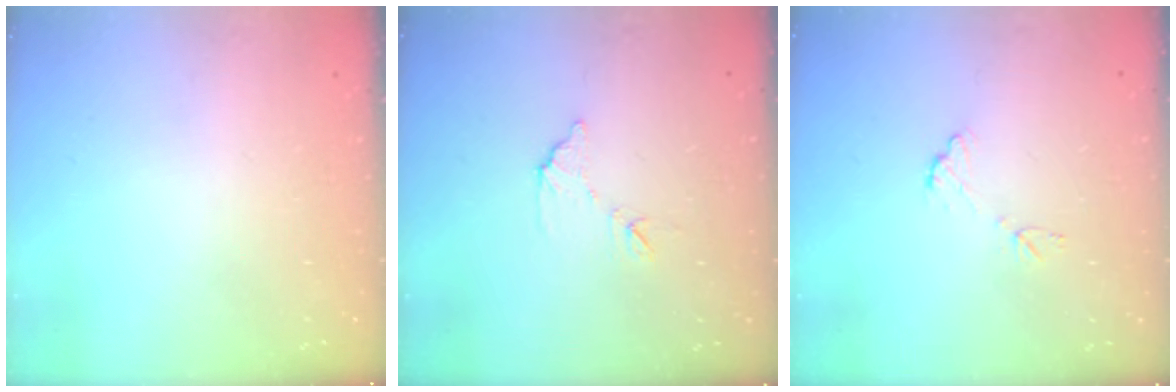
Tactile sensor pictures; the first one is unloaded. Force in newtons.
{"total": 7.4, "press": 7.4, "slide": 0.2}
{"total": 6.8, "press": 6.8, "slide": 0.4}